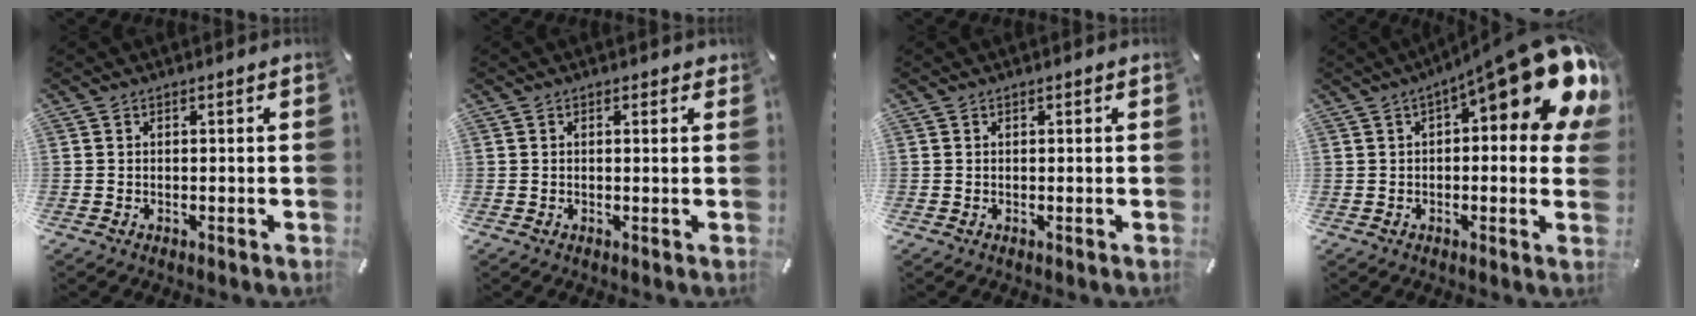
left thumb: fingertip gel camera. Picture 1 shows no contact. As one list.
[{"total": 0.9, "force": [0.3, 0.3, 0.7], "torque": [-0.007, 0.000, 0.003]}, {"total": 0.0}, {"total": 19.1, "force": [8.8, 5.3, 16.0], "torque": [-0.207, -0.074, 0.137]}]